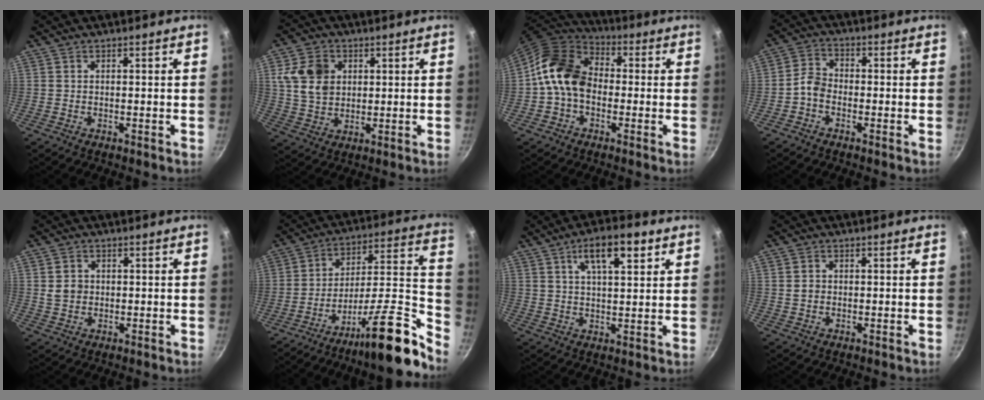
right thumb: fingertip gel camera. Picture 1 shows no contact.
{"total": 9.4, "force": [2.4, 7.4, 5.2], "torque": [-0.074, -0.006, 0.045]}
{"total": 12.9, "force": [-0.8, 9.8, 8.4], "torque": [-0.119, 0.030, -0.038]}
{"total": 3.6, "force": [-1.8, 2.4, 2.0], "torque": [-0.038, 0.030, -0.047]}
{"total": 3.7, "force": [0.5, 3.2, 1.8], "torque": [-0.022, 0.002, 0.009]}
{"total": 21.8, "force": [-14.2, 3.4, 16.2], "torque": [-0.201, 0.104, -0.243]}
{"total": 9.9, "force": [4.7, 3.7, 7.9], "torque": [-0.114, -0.007, 0.075]}
{"total": 2.0, "force": [0.2, 1.8, 0.9], "torque": [-0.012, 0.003, 0.003]}